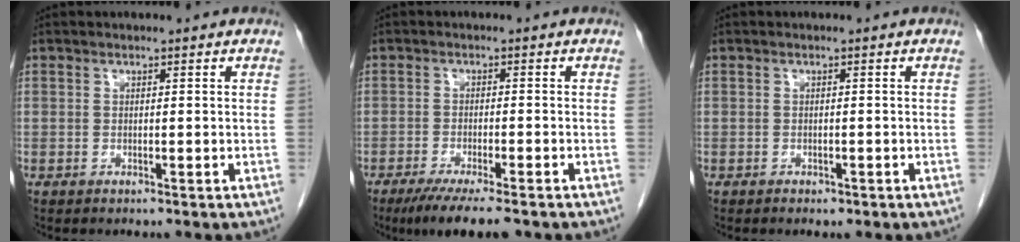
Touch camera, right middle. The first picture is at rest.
{"total": 8.5, "force": [-6.4, 1.1, 5.4], "torque": [-0.078, -0.017, -0.097]}
{"total": 1.1, "force": [-0.7, 0.7, 0.5], "torque": [-0.008, 0.001, -0.004]}